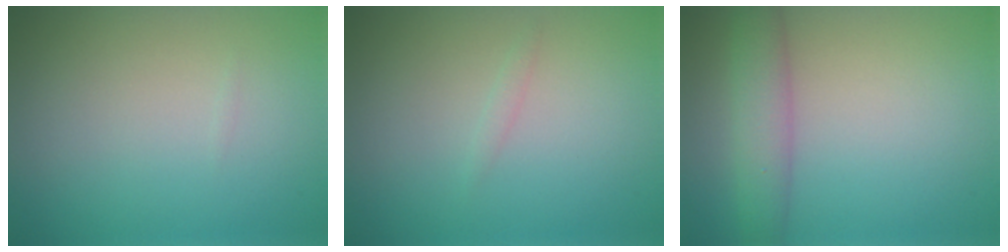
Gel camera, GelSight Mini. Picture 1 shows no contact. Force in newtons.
{"total": 0.5, "press": 0.5, "slide": 0.1}
{"total": 3.7, "press": 3.6, "slide": 0.4}